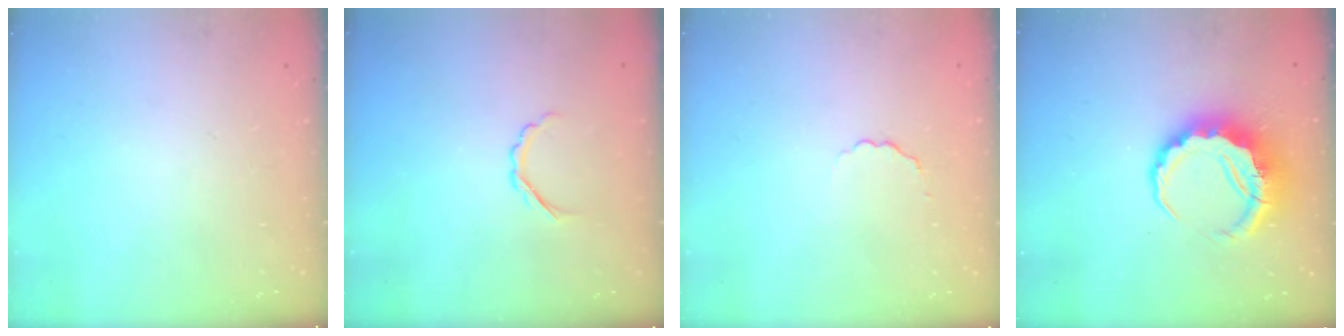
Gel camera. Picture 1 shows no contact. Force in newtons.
{"total": 2.7, "press": 2.6, "slide": 0.8}
{"total": 1.9, "press": 1.7, "slide": 0.8}
{"total": 7.3, "press": 7.0, "slide": 1.9}